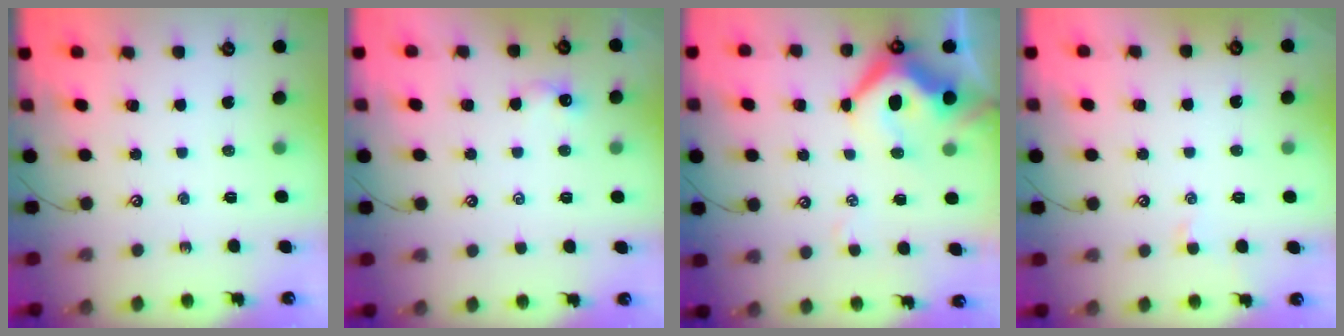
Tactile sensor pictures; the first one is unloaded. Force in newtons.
{"total": 0.6, "press": 0.3, "slide": 0.6}
{"total": 10.7, "press": 10.5, "slide": 2.1}
{"total": 1.1, "press": 1.1, "slide": 0.4}